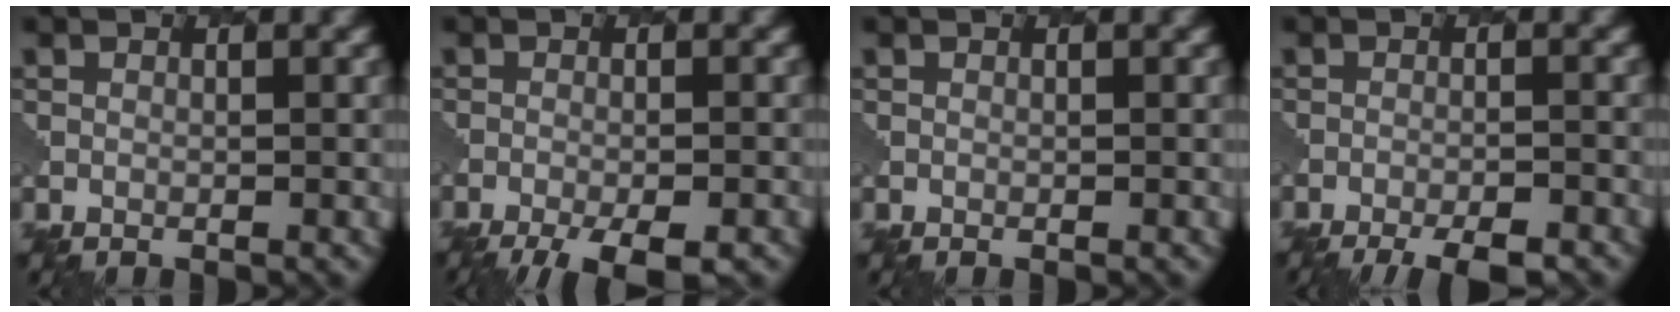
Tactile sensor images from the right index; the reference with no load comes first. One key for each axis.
{"total": 6.0, "fx": -4.5, "fy": 1.5, "fz": 3.7, "tx": -0.058, "ty": -0.017, "tz": -0.064}
{"total": 0.0}
{"total": 5.8, "fx": -5.0, "fy": 1.3, "fz": 2.6, "tx": -0.035, "ty": -0.003, "tz": -0.070}